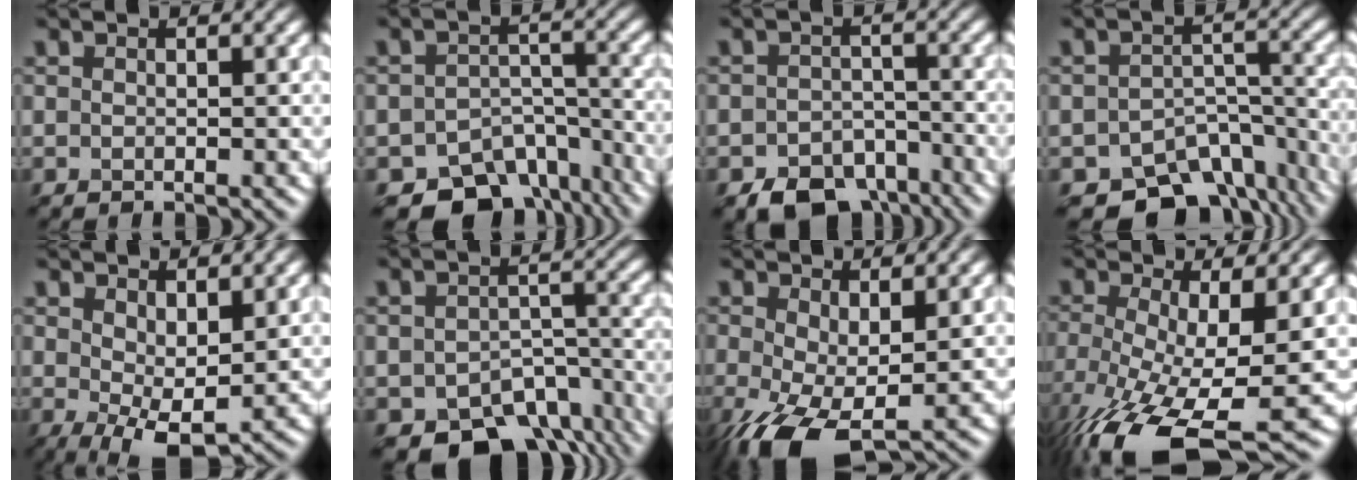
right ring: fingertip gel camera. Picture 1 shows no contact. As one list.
[{"total": 9.9, "force": [-7.3, 5.9, 3.0], "torque": [-0.027, -0.008, -0.096]}, {"total": 6.5, "force": [-4.6, 3.8, 2.6], "torque": [-0.030, -0.011, -0.074]}, {"total": 9.9, "force": [-7.7, 5.2, 3.4], "torque": [-0.039, -0.010, -0.101]}, {"total": 5.3, "force": [0.2, 2.6, 4.6], "torque": [-0.096, -0.012, 0.012]}, {"total": 9.4, "force": [-6.5, 5.4, 4.0], "torque": [-0.049, -0.015, -0.087]}, {"total": 8.1, "force": [-2.2, 4.0, 6.6], "torque": [-0.162, -0.031, -0.030]}, {"total": 12.3, "force": [-5.1, 4.3, 10.3], "torque": [-0.206, -0.037, -0.085]}]